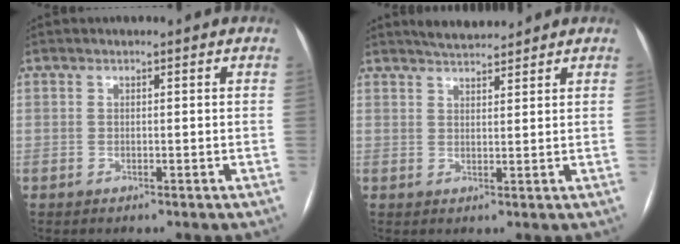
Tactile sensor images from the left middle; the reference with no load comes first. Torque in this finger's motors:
{"motor_torque": [0.00, -0.05, -0.01, 0.00]}